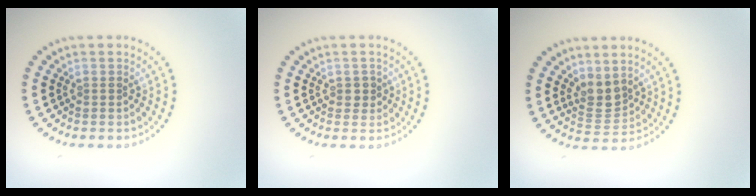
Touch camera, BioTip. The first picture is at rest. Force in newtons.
{"total": 1.0, "press": 0.9, "slide": 0.2}
{"total": 2.7, "press": 2.2, "slide": 1.5}